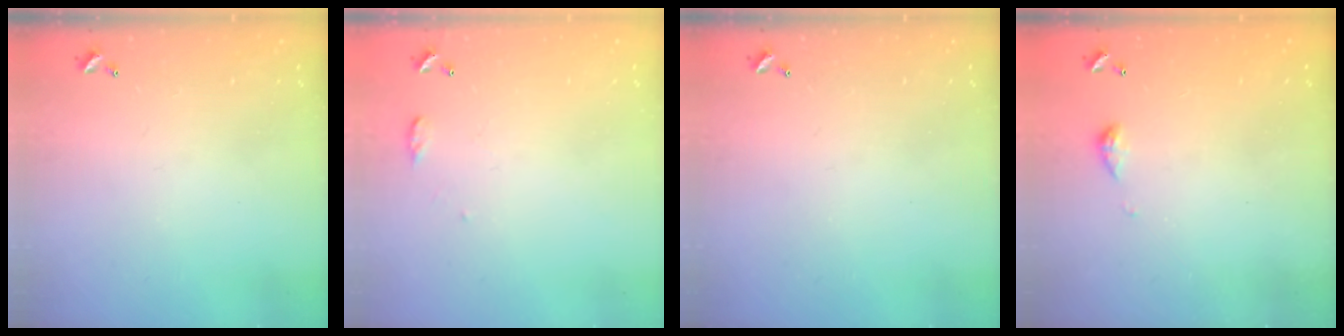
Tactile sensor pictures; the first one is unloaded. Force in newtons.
{"total": 5.9, "press": 5.8, "slide": 0.7}
{"total": 0.0}
{"total": 4.0, "press": 4.0, "slide": 0.6}